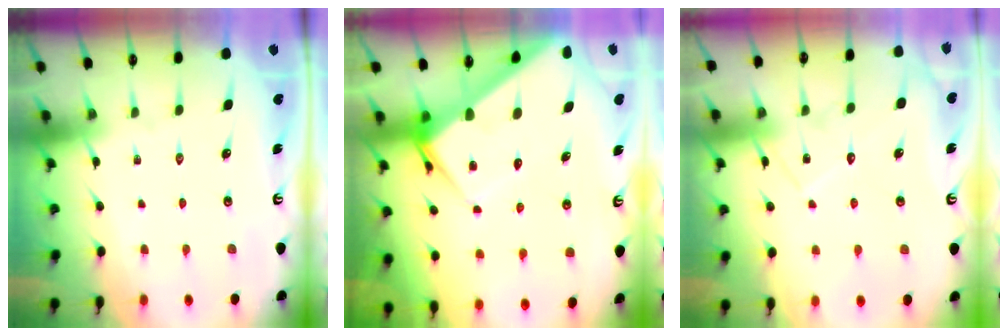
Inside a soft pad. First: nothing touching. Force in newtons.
{"total": 8.4, "press": 8.3, "slide": 0.7}
{"total": 10.2, "press": 10.2, "slide": 0.6}